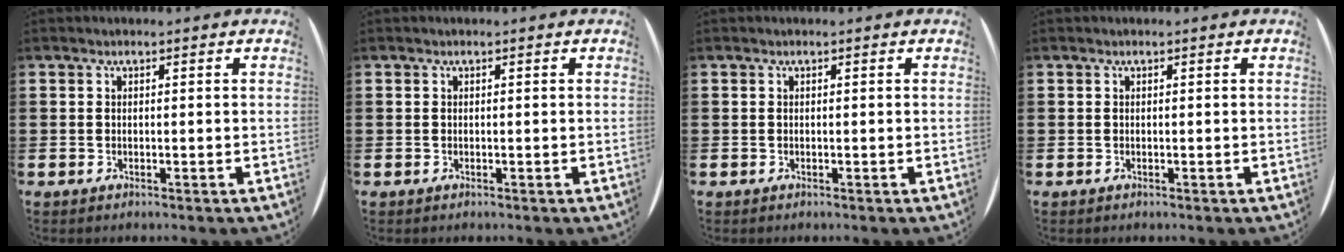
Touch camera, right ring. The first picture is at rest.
{"total": 0.0}
{"total": 0.0}
{"total": 0.0}